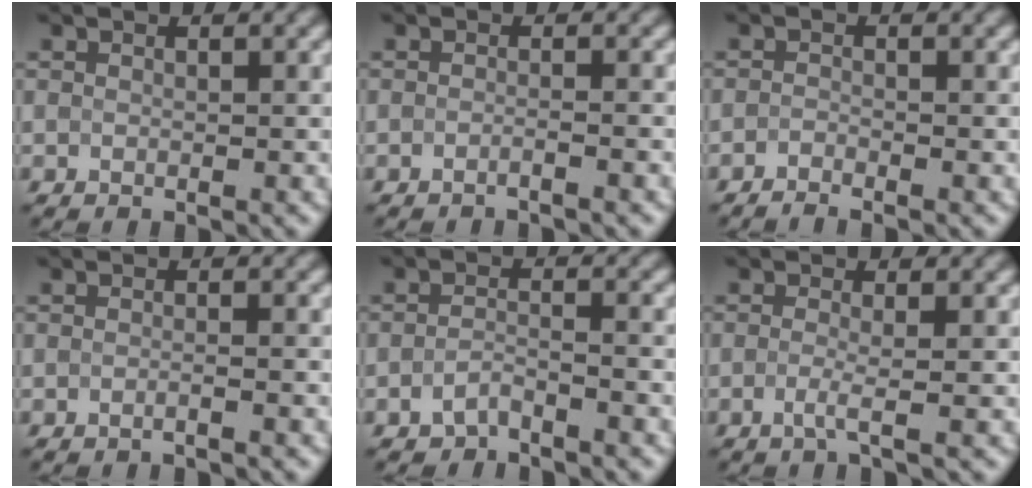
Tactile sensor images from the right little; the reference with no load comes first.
{"total": 1.3, "force": [-1.2, -0.1, 0.1], "torque": [0.004, -0.006, -0.029]}
{"total": 1.7, "force": [-1.7, -0.3, -0.3], "torque": [0.006, -0.006, -0.030]}
{"total": 1.0, "force": [-0.9, 0.1, 0.3], "torque": [0.003, -0.010, -0.025]}
{"total": 2.1, "force": [-2.1, -0.1, -0.2], "torque": [-0.003, 0.004, -0.038]}
{"total": 1.2, "force": [-0.9, 0.0, 0.8], "torque": [-0.020, -0.005, -0.016]}